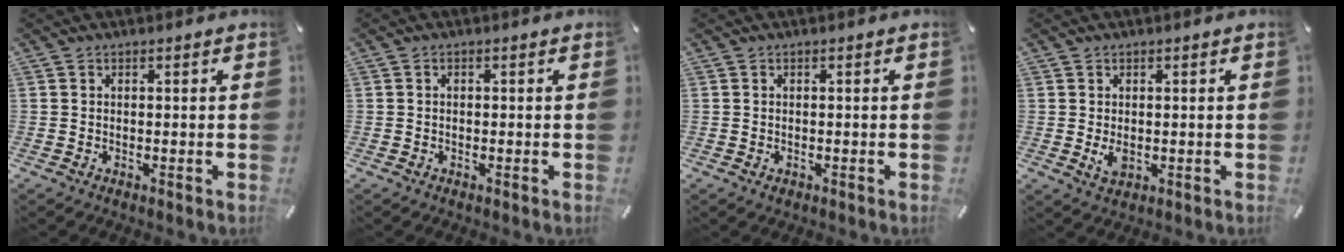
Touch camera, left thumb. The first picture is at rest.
{"total": 0.6, "force": [-0.1, 0.4, 0.5], "torque": [-0.009, 0.002, -0.003]}
{"total": 0.7, "force": [-0.2, 0.5, 0.4], "torque": [-0.007, 0.001, -0.005]}
{"total": 2.8, "force": [-0.2, 2.0, 1.9], "torque": [-0.040, -0.005, -0.006]}